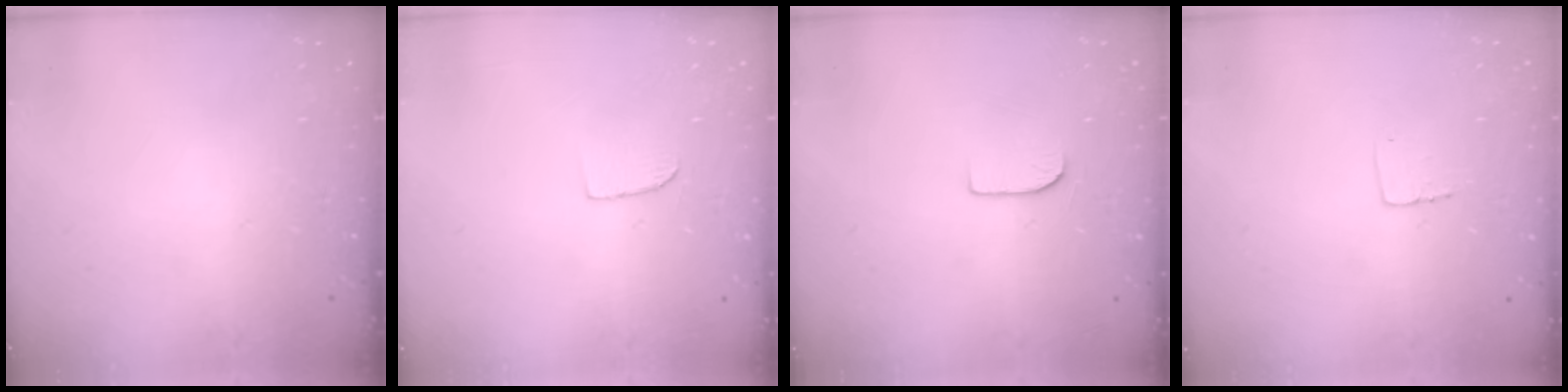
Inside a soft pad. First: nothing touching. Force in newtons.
{"total": 4.6, "press": 4.6, "slide": 0.4}
{"total": 5.5, "press": 5.5, "slide": 0.6}
{"total": 4.0, "press": 4.0, "slide": 0.3}